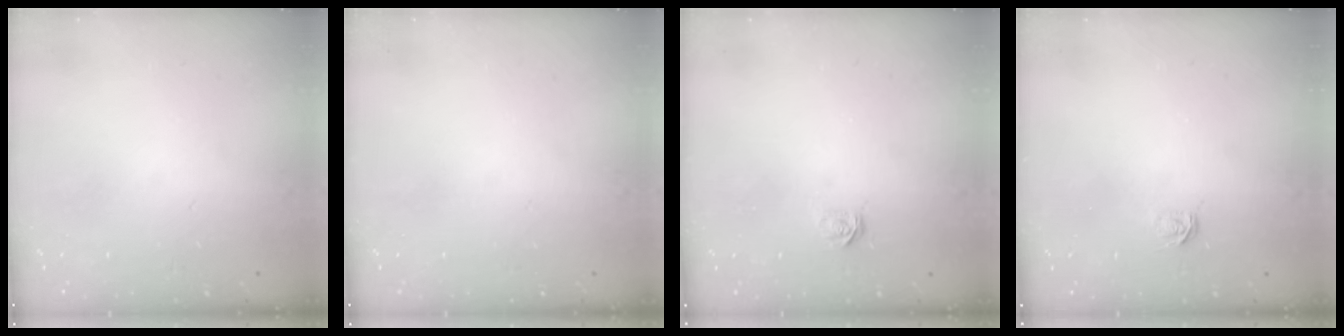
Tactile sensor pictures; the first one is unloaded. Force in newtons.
{"total": 0.0}
{"total": 2.5, "press": 2.5, "slide": 0.2}
{"total": 3.1, "press": 3.1, "slide": 0.3}